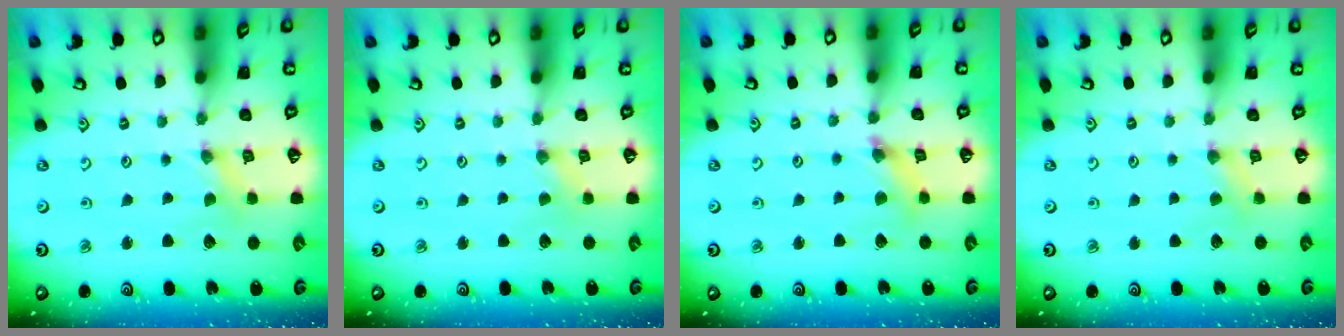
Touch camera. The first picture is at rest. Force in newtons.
{"total": 0.9, "press": 0.9, "slide": 0.3}
{"total": 4.9, "press": 4.9, "slide": 0.6}
{"total": 2.8, "press": 2.7, "slide": 0.6}